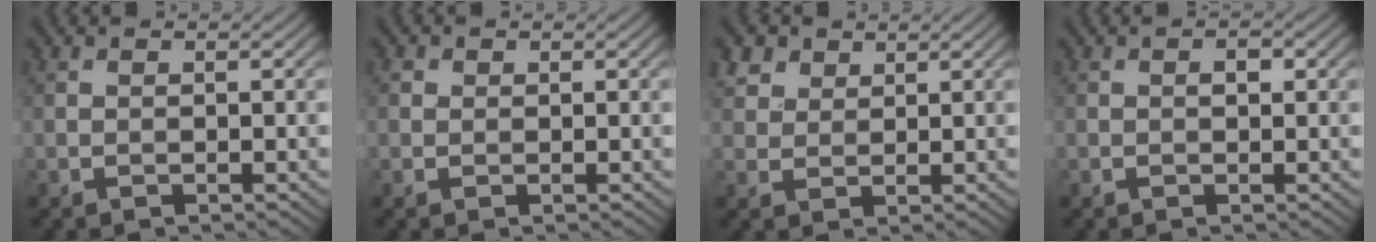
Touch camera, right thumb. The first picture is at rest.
{"total": 1.0, "force": [0.3, 0.9, 0.3], "torque": [-0.004, -0.001, 0.002]}
{"total": 3.9, "force": [2.5, 2.6, 1.5], "torque": [-0.048, 0.000, 0.061]}
{"total": 1.1, "force": [0.2, 0.7, 0.9], "torque": [-0.011, 0.001, 0.000]}